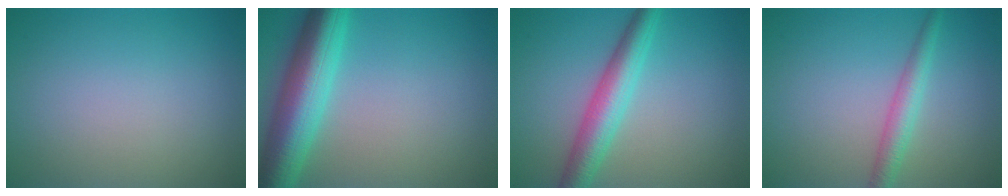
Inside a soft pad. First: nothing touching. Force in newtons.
{"total": 8.4, "press": 8.4, "slide": 0.2}
{"total": 4.9, "press": 4.9, "slide": 0.1}
{"total": 2.6, "press": 2.6, "slide": 0.1}